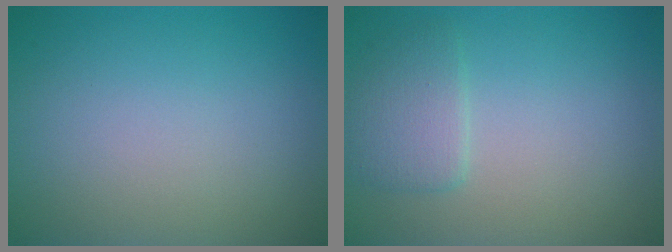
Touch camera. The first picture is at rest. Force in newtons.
{"total": 2.3, "press": 2.2, "slide": 0.3}